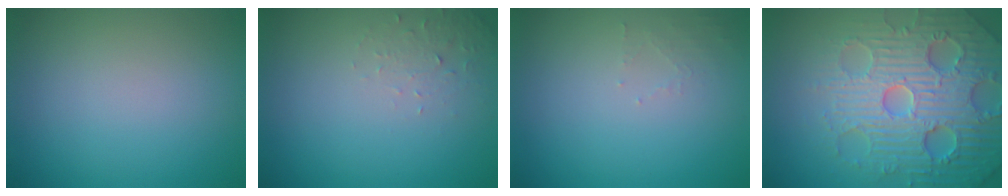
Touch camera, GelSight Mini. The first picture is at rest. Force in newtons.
{"total": 1.6, "press": 1.6, "slide": 0.4}
{"total": 1.0, "press": 1.0, "slide": 0.2}
{"total": 7.6, "press": 7.4, "slide": 1.5}